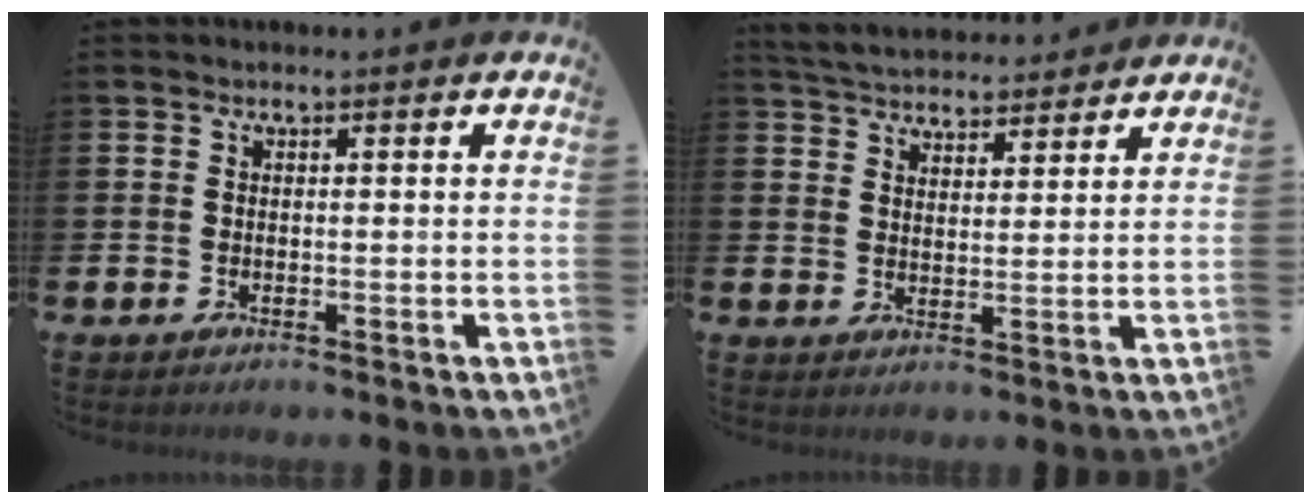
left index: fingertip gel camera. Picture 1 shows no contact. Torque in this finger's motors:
{"motor_torque": [1.07, -1.07, 0.19, 0.07]}